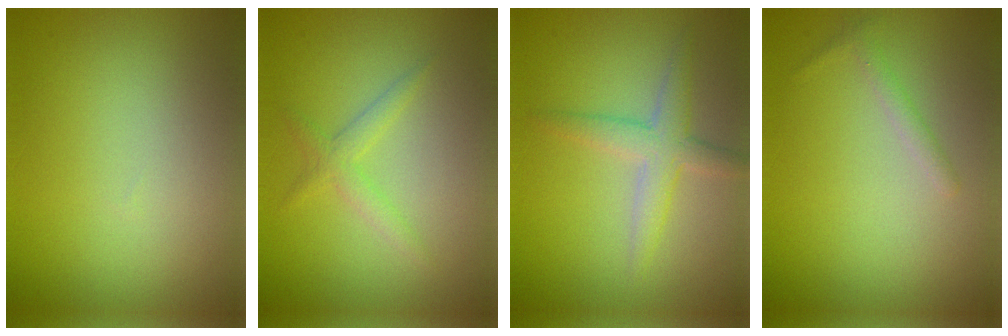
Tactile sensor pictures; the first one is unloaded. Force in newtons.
{"total": 1.7, "press": 1.7, "slide": 0.1}
{"total": 2.9, "press": 2.9, "slide": 0.1}
{"total": 1.1, "press": 1.1, "slide": 0.1}